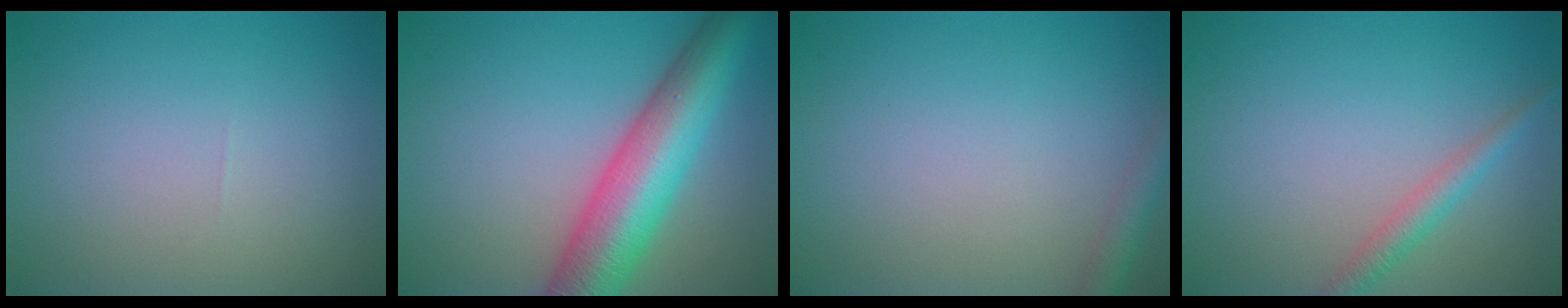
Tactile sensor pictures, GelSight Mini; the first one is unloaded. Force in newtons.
{"total": 9.5, "press": 9.5, "slide": 0.1}
{"total": 2.0, "press": 2.0, "slide": 0.1}
{"total": 2.1, "press": 2.1, "slide": 0.0}